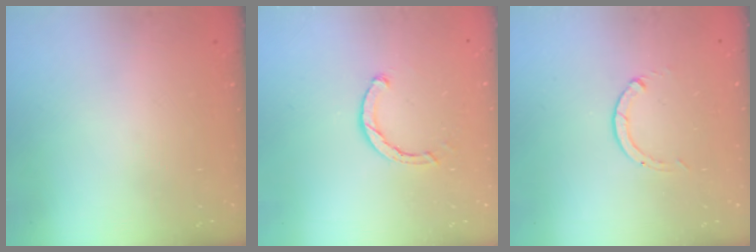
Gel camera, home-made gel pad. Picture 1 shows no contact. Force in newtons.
{"total": 2.5, "press": 2.5, "slide": 0.1}
{"total": 0.0}